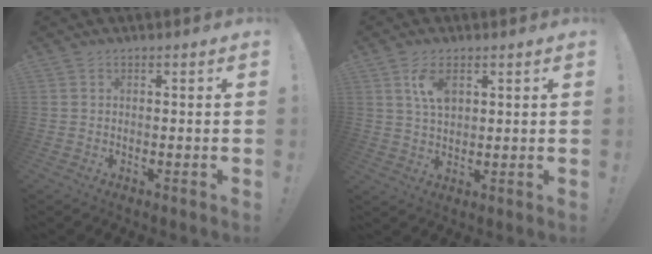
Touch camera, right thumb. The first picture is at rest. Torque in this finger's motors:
{"motor_torque": [0.85, 0.85, 0.03, 0.06, 0.00]}